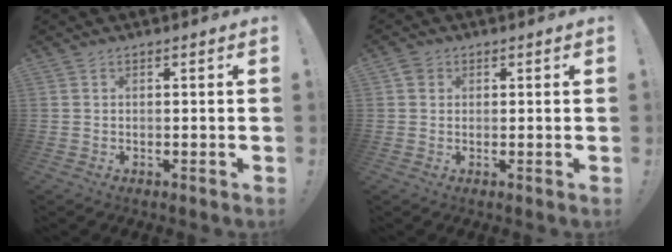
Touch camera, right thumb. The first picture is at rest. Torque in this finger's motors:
{"motor_torque": [0.00, 0.86, 0.24, -0.29, 0.02]}